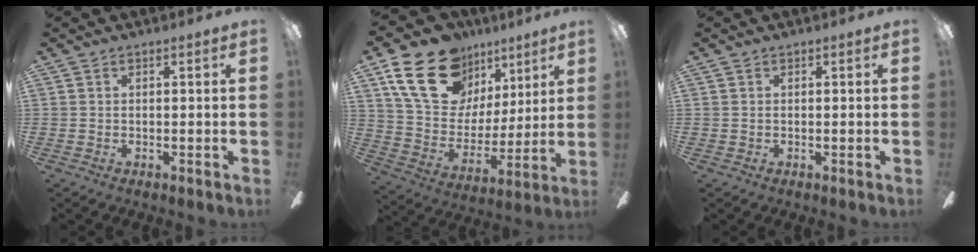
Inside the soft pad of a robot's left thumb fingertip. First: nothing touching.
{"total": 22.3, "force": [12.3, 15.0, 11.0], "torque": [-0.188, -0.051, 0.229]}
{"total": 0.0}